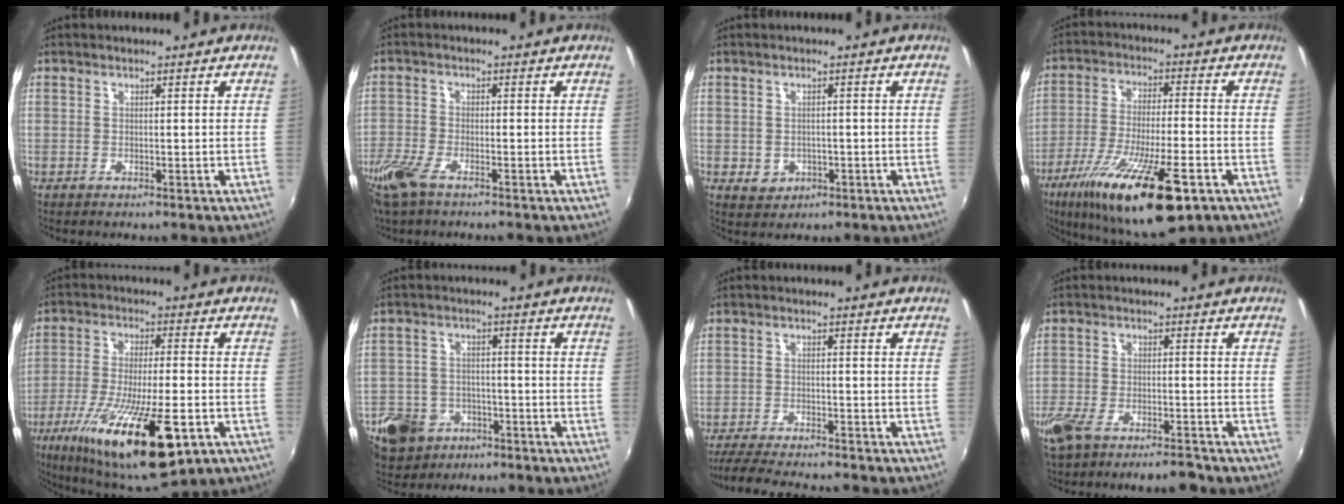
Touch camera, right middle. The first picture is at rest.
{"total": 8.0, "force": [-5.3, 2.9, 5.2], "torque": [-0.136, -0.023, -0.109]}
{"total": 3.3, "force": [-0.7, 2.9, 1.3], "torque": [-0.027, 0.000, -0.002]}
{"total": 21.0, "force": [-11.8, 4.9, 16.7], "torque": [-0.311, -0.060, -0.197]}
{"total": 22.7, "force": [-10.9, 6.1, 18.9], "torque": [-0.352, -0.068, -0.175]}
{"total": 16.1, "force": [-8.6, 11.8, 6.7], "torque": [-0.194, -0.002, -0.132]}
{"total": 9.0, "force": [-8.3, 0.5, 3.6], "torque": [-0.091, -0.019, -0.136]}
{"total": 9.7, "force": [-7.4, 3.4, 5.3], "torque": [-0.132, -0.021, -0.131]}